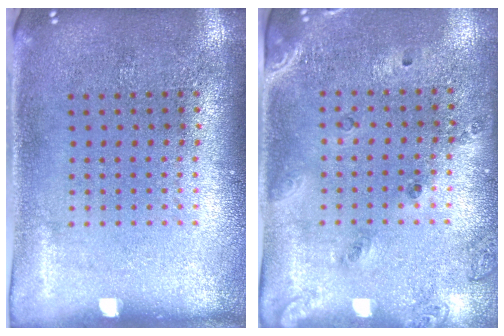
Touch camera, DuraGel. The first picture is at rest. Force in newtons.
{"total": 1.5, "press": 1.2, "slide": 0.9}